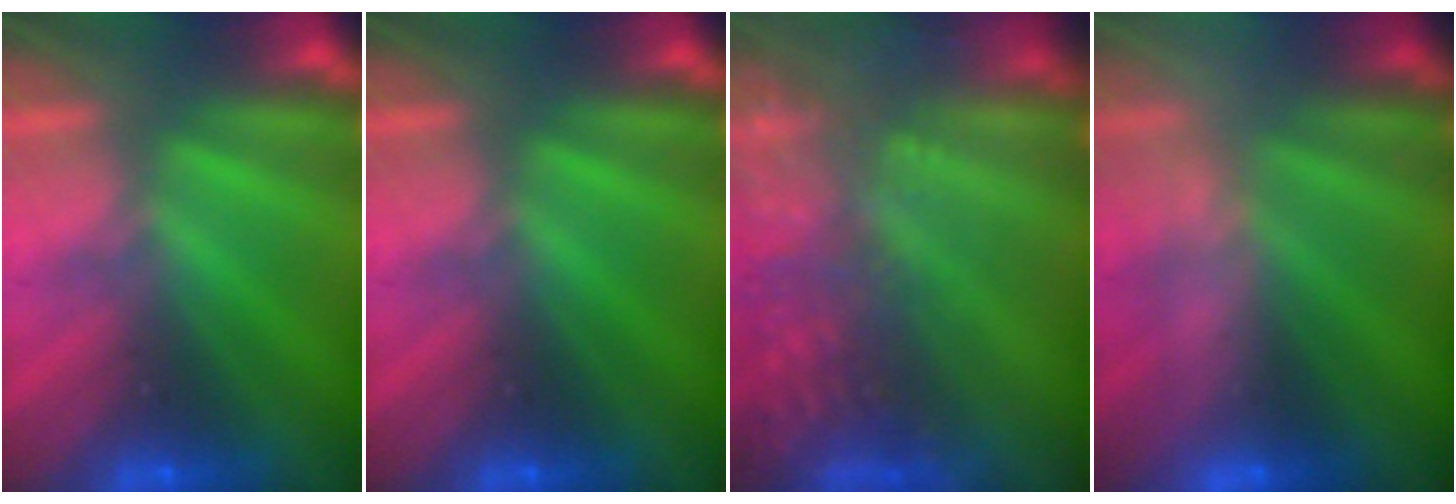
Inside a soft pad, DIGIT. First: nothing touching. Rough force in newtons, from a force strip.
{"total": 0.0}
{"total": 8.1}
{"total": 2.4}